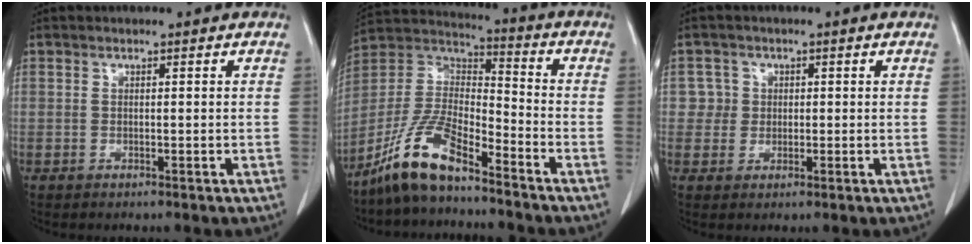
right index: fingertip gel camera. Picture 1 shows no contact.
{"total": 11.9, "force": [-8.9, 2.9, 7.3], "torque": [-0.159, 0.013, -0.174]}
{"total": 2.8, "force": [0.5, 2.8, -0.3], "torque": [0.023, 0.003, 0.003]}